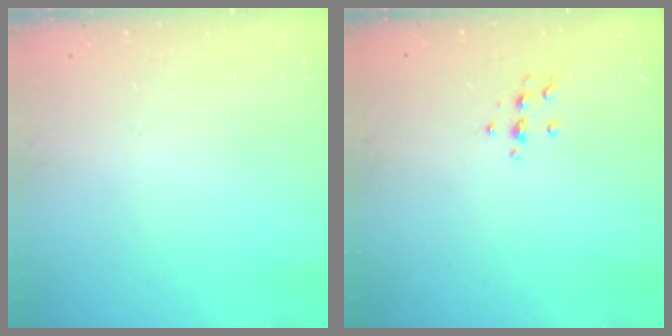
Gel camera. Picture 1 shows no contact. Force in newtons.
{"total": 6.2, "press": 6.2, "slide": 0.9}